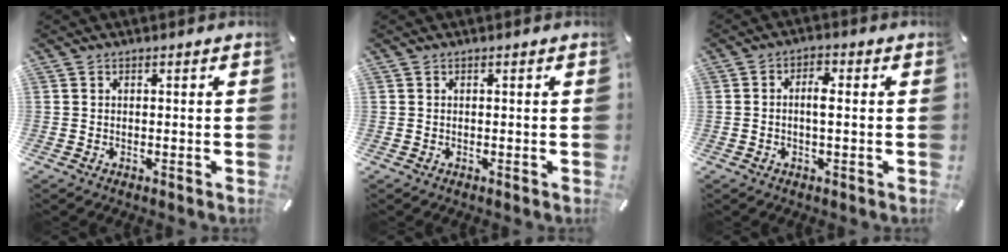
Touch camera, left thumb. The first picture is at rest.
{"total": 0.0}
{"total": 3.7, "force": [-0.2, 1.5, 3.4], "torque": [-0.057, 0.005, -0.006]}